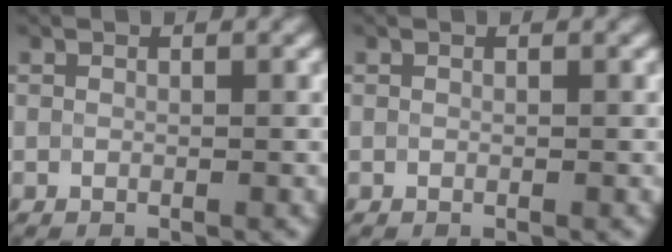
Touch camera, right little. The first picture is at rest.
{"total": 0.0}